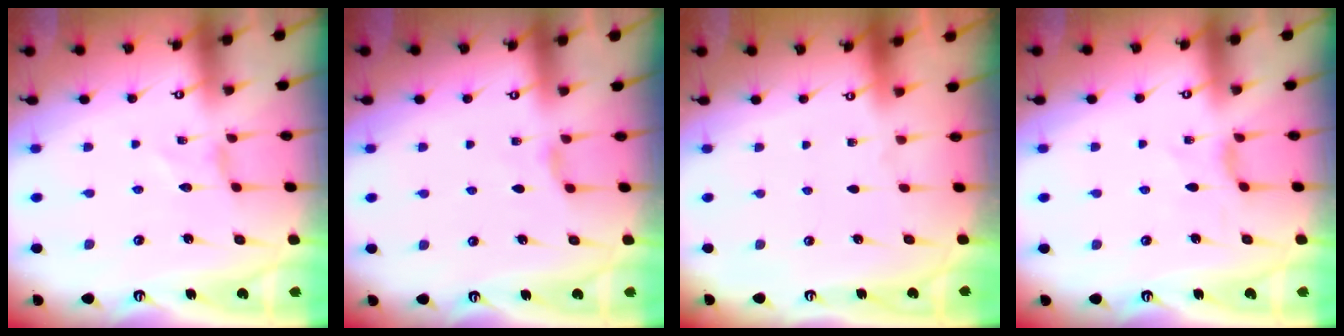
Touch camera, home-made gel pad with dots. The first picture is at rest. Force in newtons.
{"total": 4.0, "press": 4.0, "slide": 0.6}
{"total": 0.0}
{"total": 2.4, "press": 2.4, "slide": 0.5}